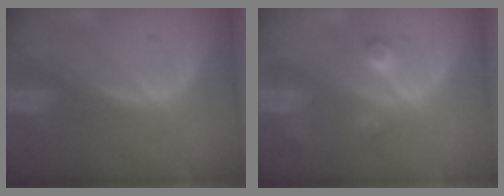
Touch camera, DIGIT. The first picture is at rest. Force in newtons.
{"total": 3.5, "press": 3.3, "slide": 1.4}